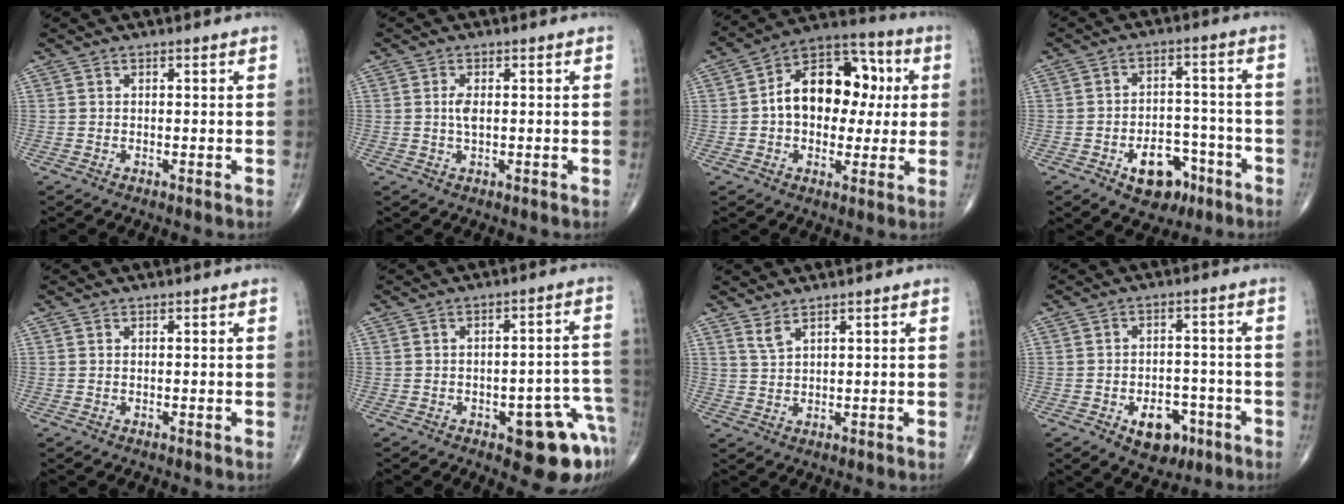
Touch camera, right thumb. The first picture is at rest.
{"total": 2.4, "force": [0.2, 1.1, 2.2], "torque": [-0.044, -0.001, 0.003]}
{"total": 15.0, "force": [1.1, 9.8, 11.4], "torque": [-0.135, 0.037, 0.007]}
{"total": 9.8, "force": [-5.0, 6.3, 5.6], "torque": [-0.046, 0.042, -0.068]}
{"total": 0.0}
{"total": 12.0, "force": [-5.5, 4.6, 9.6], "torque": [-0.078, 0.039, -0.061]}
{"total": 2.5, "force": [1.9, 0.5, 1.5], "torque": [-0.032, -0.012, 0.045]}
{"total": 8.1, "force": [-3.8, 5.2, 4.9], "torque": [-0.039, 0.025, -0.049]}